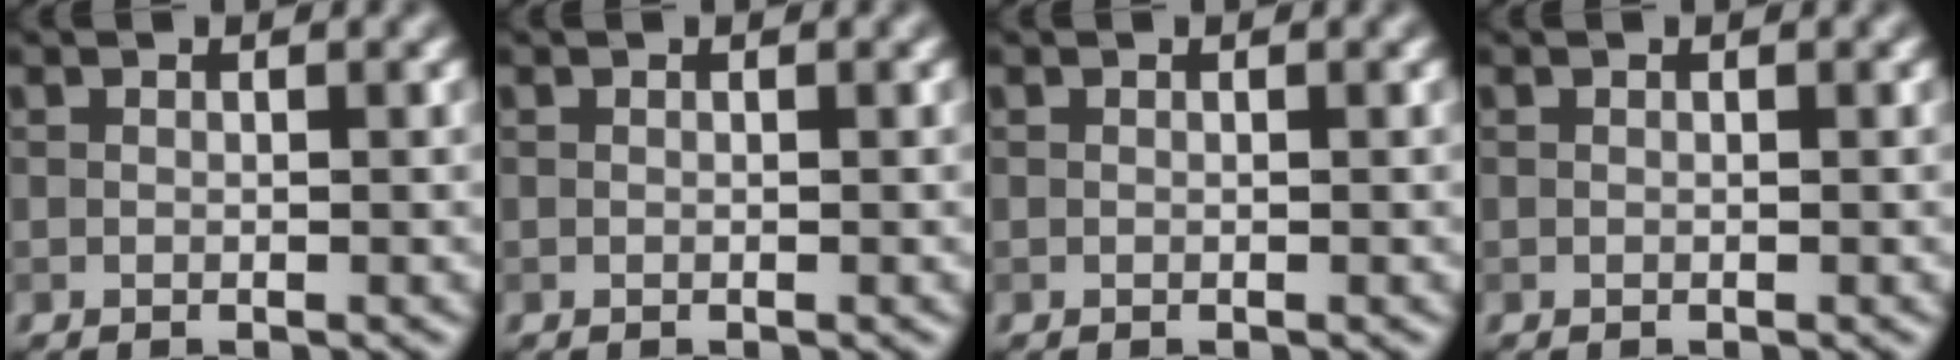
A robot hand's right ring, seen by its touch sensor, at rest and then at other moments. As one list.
[{"total": 0.0}, {"total": 0.0}, {"total": 0.0}]